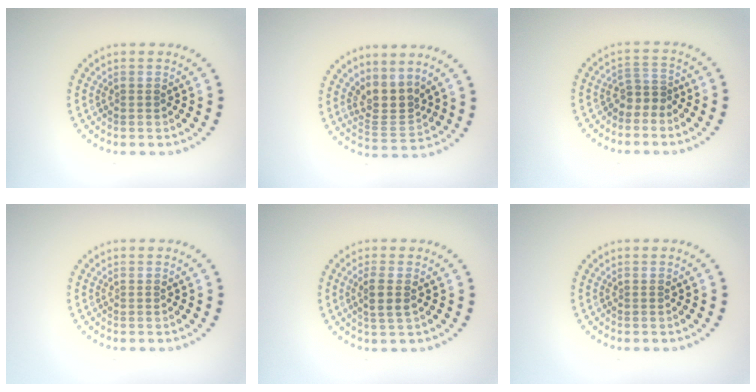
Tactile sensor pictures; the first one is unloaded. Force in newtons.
{"total": 2.9, "press": 2.0, "slide": 2.1}
{"total": 1.9, "press": 1.2, "slide": 1.4}
{"total": 0.0}
{"total": 2.0, "press": 1.7, "slide": 0.9}
{"total": 0.0}